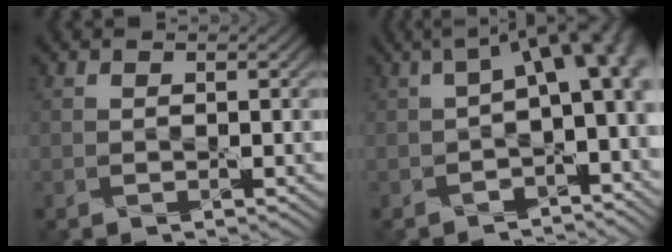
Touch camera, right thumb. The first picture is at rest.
{"total": 10.7, "force": [0.6, 5.0, 9.4], "torque": [-0.125, 0.004, 0.015]}